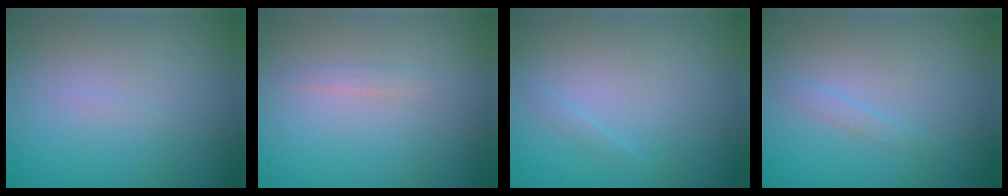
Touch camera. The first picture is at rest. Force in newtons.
{"total": 0.6, "press": 0.6, "slide": 0.0}
{"total": 0.5, "press": 0.5, "slide": 0.0}
{"total": 0.8, "press": 0.8, "slide": 0.1}